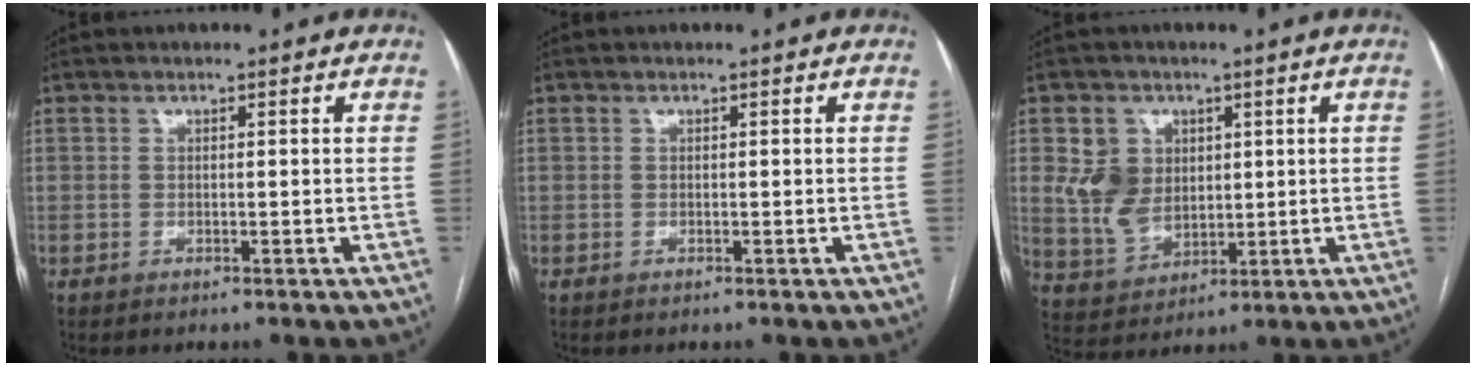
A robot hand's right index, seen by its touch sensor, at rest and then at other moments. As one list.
[{"total": 0.0}, {"total": 8.2, "force": [2.2, 6.6, 4.3], "torque": [-0.095, 0.016, 0.058]}]